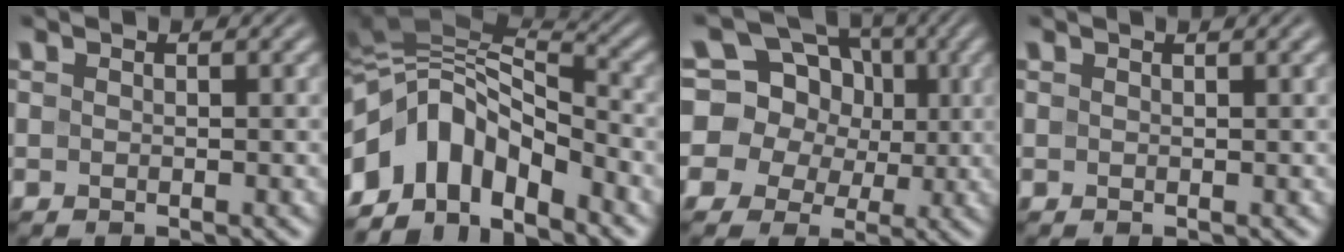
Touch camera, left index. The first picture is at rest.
{"total": 9.9, "force": [-3.9, 5.5, 7.3], "torque": [-0.125, 0.009, -0.087]}
{"total": 12.1, "force": [3.2, 10.7, 4.6], "torque": [-0.109, 0.046, 0.033]}
{"total": 1.4, "force": [0.9, 0.4, 1.0], "torque": [-0.010, 0.003, 0.007]}